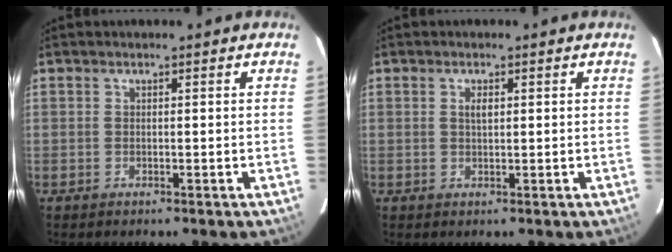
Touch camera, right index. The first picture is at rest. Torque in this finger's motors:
{"motor_torque": [0.01, 0.00, 0.03, 0.04]}